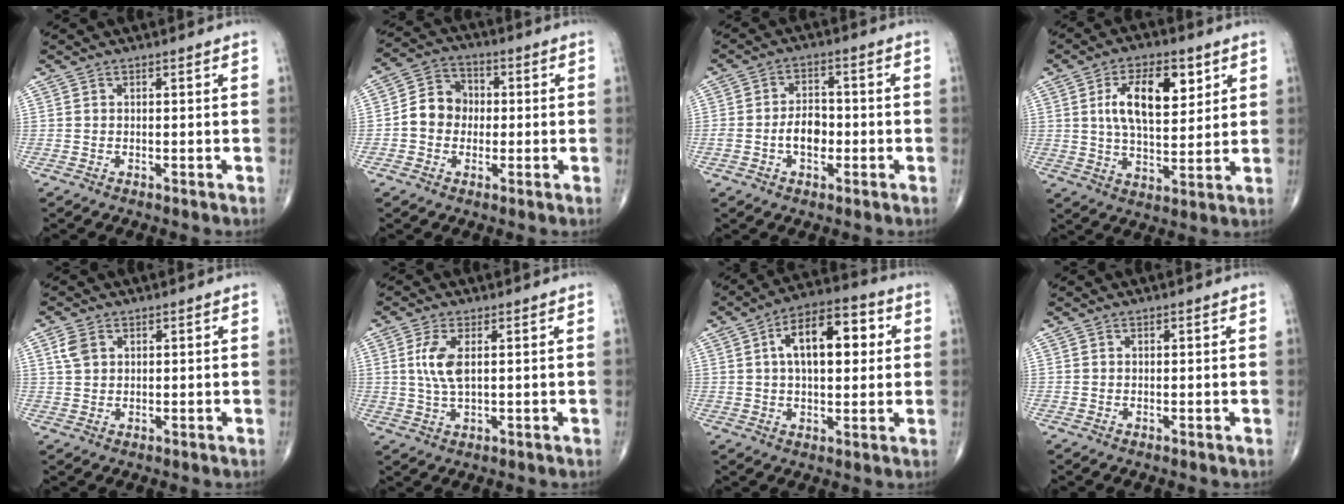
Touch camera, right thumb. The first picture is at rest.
{"total": 7.8, "force": [-0.5, 6.8, 3.9], "torque": [-0.045, 0.027, -0.025]}
{"total": 6.0, "force": [-1.4, 3.8, 4.4], "torque": [-0.064, 0.018, -0.028]}
{"total": 13.2, "force": [4.3, 6.4, 10.7], "torque": [-0.157, -0.017, 0.077]}
{"total": 3.4, "force": [1.4, 2.3, 2.0], "torque": [-0.040, 0.003, 0.032]}
{"total": 5.7, "force": [1.2, 2.3, 5.1], "torque": [-0.118, -0.003, 0.026]}
{"total": 14.3, "force": [3.2, 7.2, 12.0], "torque": [-0.163, 0.019, 0.044]}
{"total": 0.0}